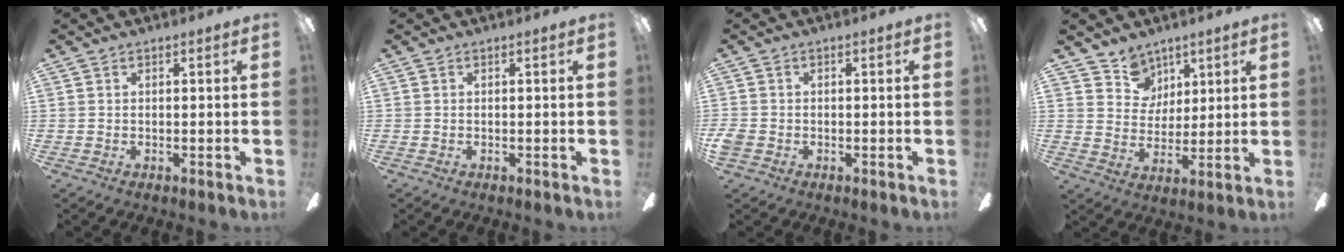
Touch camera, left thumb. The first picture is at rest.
{"total": 0.0}
{"total": 2.3, "force": [-0.8, 1.9, 1.0], "torque": [-0.023, 0.005, -0.017]}
{"total": 8.1, "force": [5.7, 5.7, 0.1], "torque": [-0.017, -0.035, 0.112]}